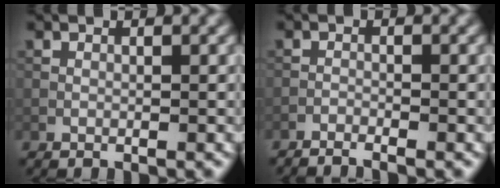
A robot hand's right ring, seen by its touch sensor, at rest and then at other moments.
{"total": 1.7, "force": [-1.6, 0.0, 0.7], "torque": [-0.022, -0.004, -0.035]}